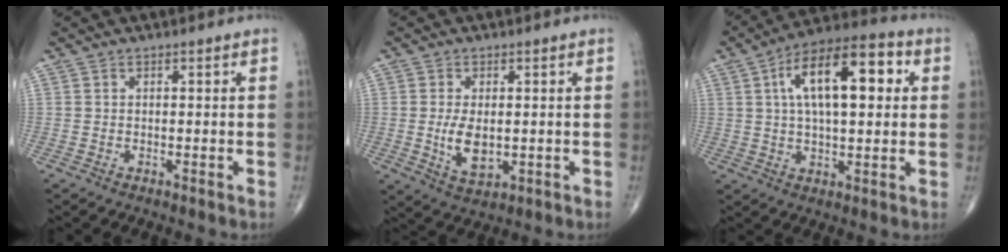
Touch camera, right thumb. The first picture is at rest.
{"total": 6.3, "force": [-0.3, 3.4, 5.3], "torque": [-0.094, -0.013, 0.003]}
{"total": 17.3, "force": [4.2, 7.6, 15.0], "torque": [-0.226, 0.022, 0.059]}